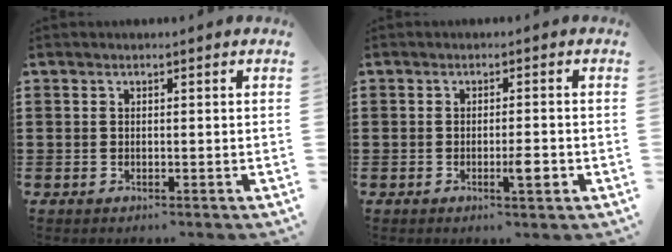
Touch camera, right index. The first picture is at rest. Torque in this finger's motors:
{"motor_torque": [1.10, -0.27, 0.23, 0.10]}